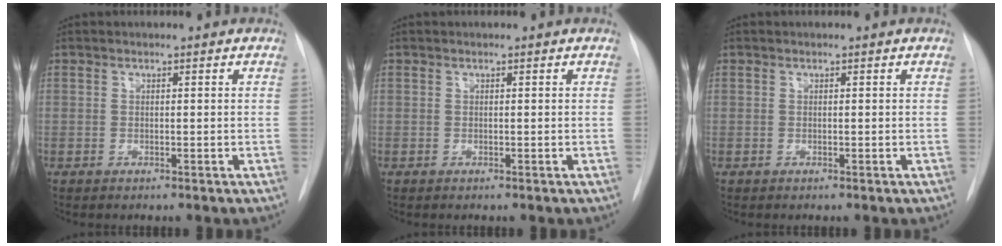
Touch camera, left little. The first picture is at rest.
{"total": 0.0}
{"total": 0.0}